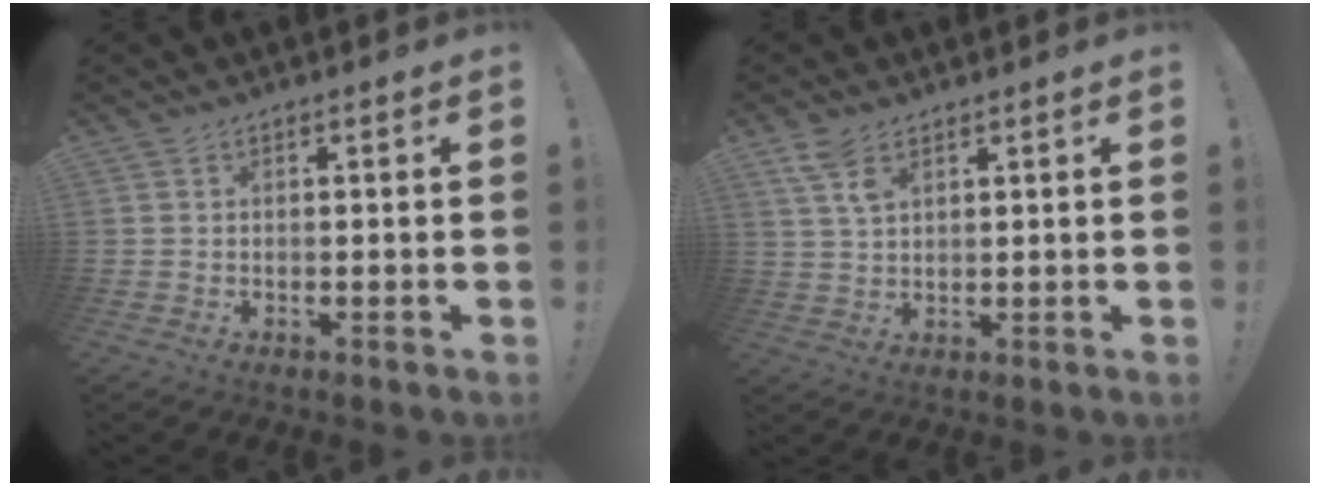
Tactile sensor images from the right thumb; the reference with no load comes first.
{"total": 6.0, "force": [3.7, 2.6, 3.9], "torque": [-0.069, -0.014, 0.069]}